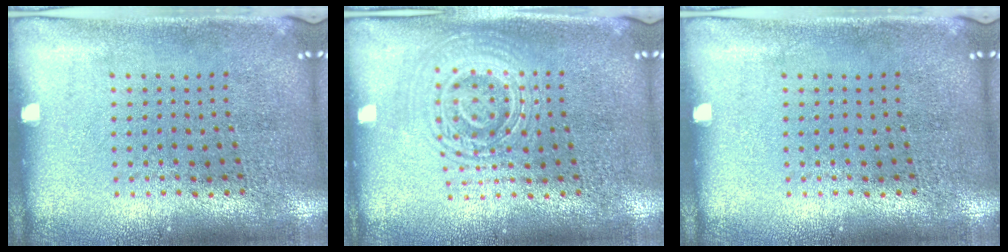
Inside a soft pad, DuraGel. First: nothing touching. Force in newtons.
{"total": 2.8, "press": 2.8, "slide": 0.5}
{"total": 0.0}